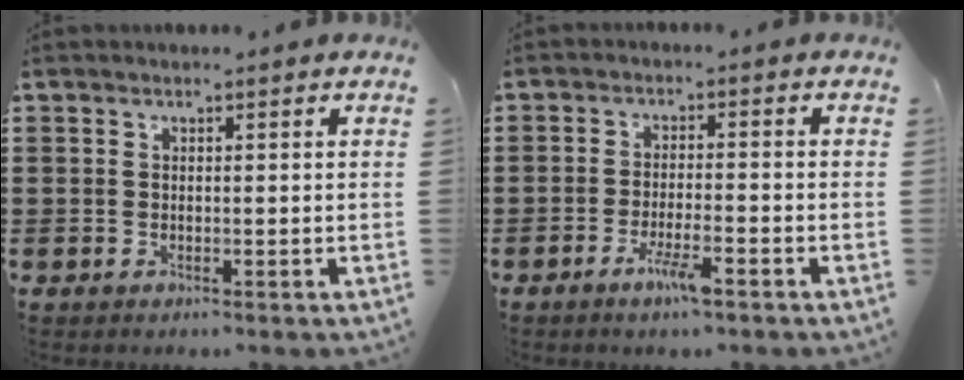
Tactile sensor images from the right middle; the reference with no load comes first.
{"total": 4.2, "force": [-2.6, 0.5, 3.3], "torque": [-0.066, -0.005, -0.048]}